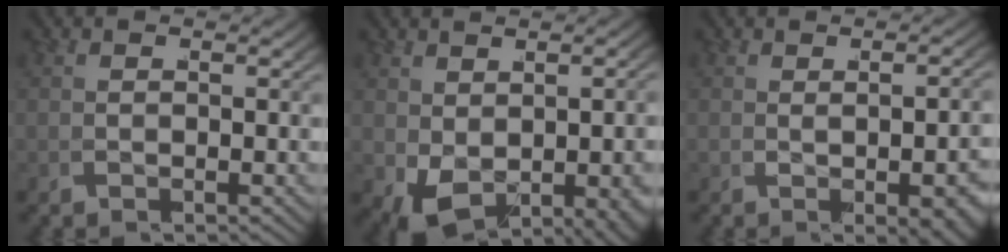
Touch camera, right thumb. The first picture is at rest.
{"total": 4.7, "force": [-1.0, 2.7, 3.8], "torque": [-0.057, -0.028, 0.010]}
{"total": 3.4, "force": [-0.3, 0.8, 3.3], "torque": [-0.027, 0.006, 0.000]}